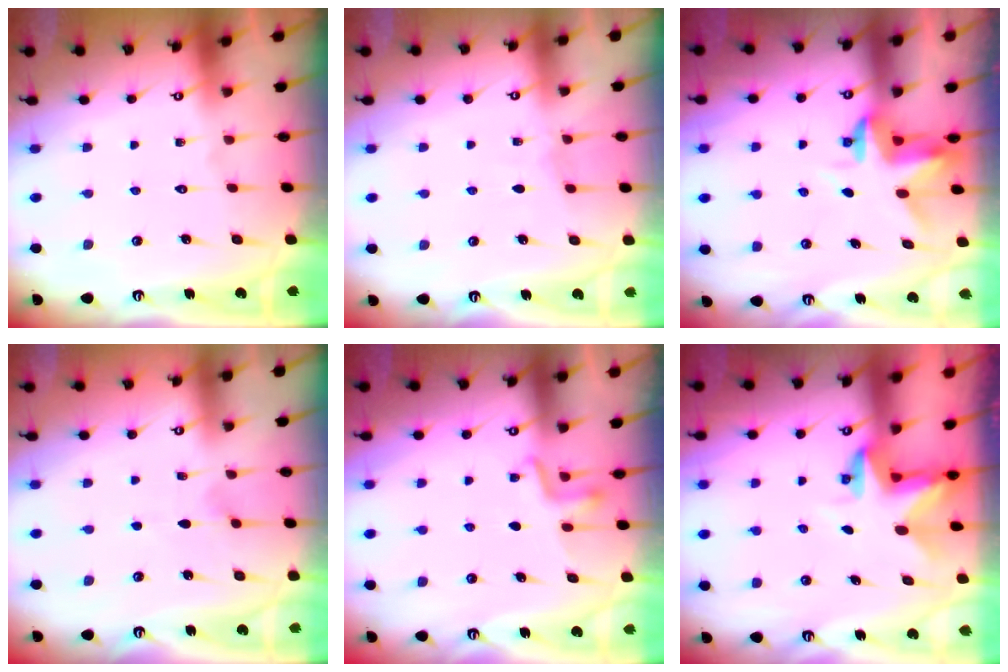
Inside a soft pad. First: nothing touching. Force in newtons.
{"total": 2.1, "press": 2.1, "slide": 0.3}
{"total": 3.6, "press": 3.6, "slide": 0.3}
{"total": 3.4, "press": 3.0, "slide": 1.5}
{"total": 3.3, "press": 3.3, "slide": 0.6}
{"total": 2.9, "press": 2.9, "slide": 0.2}